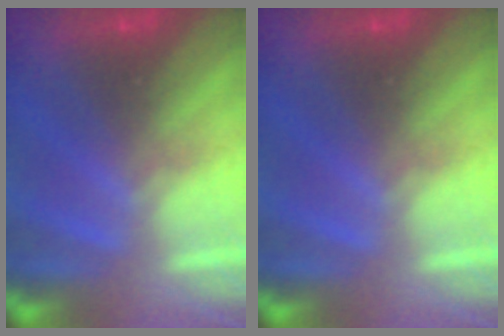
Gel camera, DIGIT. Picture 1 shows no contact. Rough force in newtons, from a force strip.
{"total": 0.0}